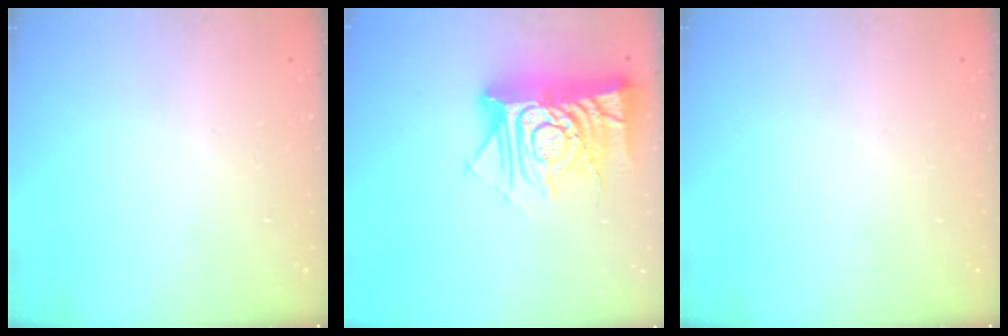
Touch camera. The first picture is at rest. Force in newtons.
{"total": 19.5, "press": 19.4, "slide": 1.6}
{"total": 0.0}